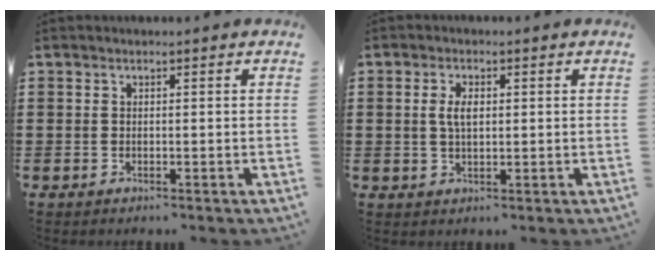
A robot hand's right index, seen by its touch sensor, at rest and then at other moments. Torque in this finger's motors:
{"motor_torque": [0.48, -0.44, 0.08, 0.06]}